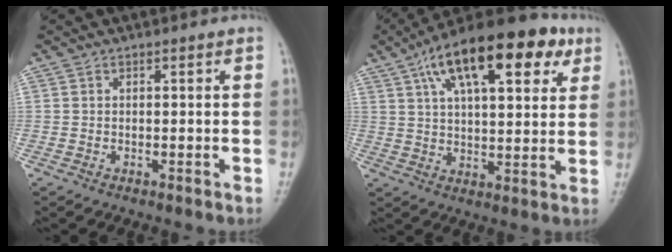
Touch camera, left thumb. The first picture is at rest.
{"total": 20.4, "force": [10.0, 8.3, 15.6], "torque": [-0.228, -0.006, 0.160]}